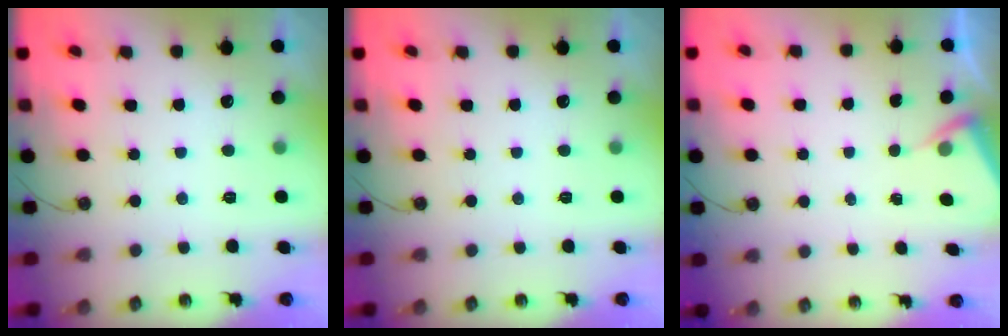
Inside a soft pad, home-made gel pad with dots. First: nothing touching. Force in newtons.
{"total": 0.0}
{"total": 2.9, "press": 2.9, "slide": 0.4}